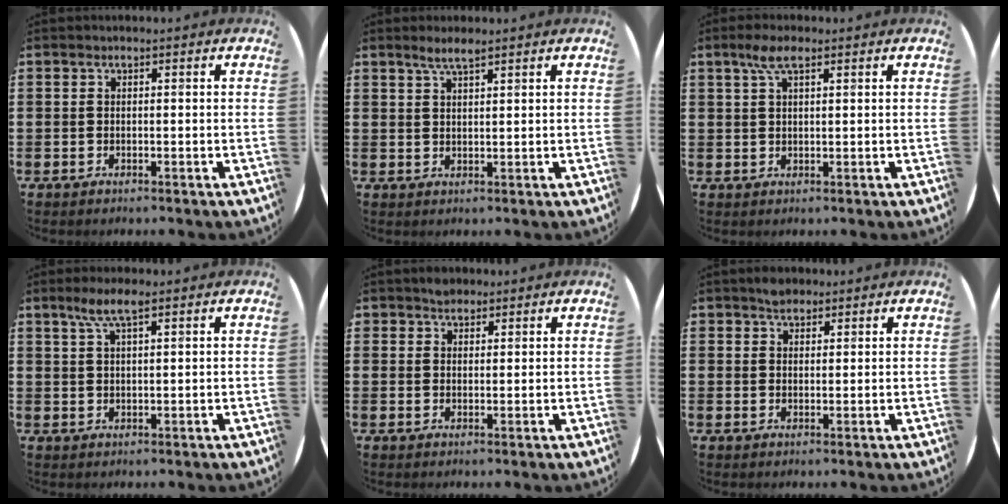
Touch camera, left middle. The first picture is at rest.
{"total": 2.6, "force": [2.1, 0.3, 1.5], "torque": [-0.033, 0.003, 0.038]}
{"total": 3.9, "force": [2.2, 1.1, 3.0], "torque": [-0.064, 0.008, 0.037]}
{"total": 4.2, "force": [2.7, 0.9, 3.1], "torque": [-0.067, 0.006, 0.046]}
{"total": 2.0, "force": [1.8, 1.0, 0.0], "torque": [0.005, 0.001, 0.033]}
{"total": 2.1, "force": [1.9, 0.8, 0.2], "torque": [0.001, 0.000, 0.035]}